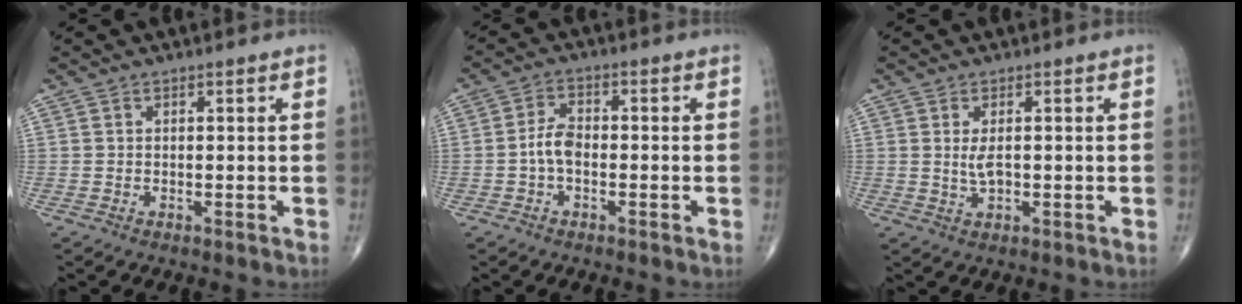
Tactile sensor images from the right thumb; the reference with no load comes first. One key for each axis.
{"total": 4.1, "fx": -1.1, "fy": 2.3, "fz": 3.2, "tx": -0.058, "ty": 0.016, "tz": -0.027}
{"total": 2.7, "fx": 0.2, "fy": 1.2, "fz": 2.4, "tx": -0.048, "ty": -0.006, "tz": 0.007}